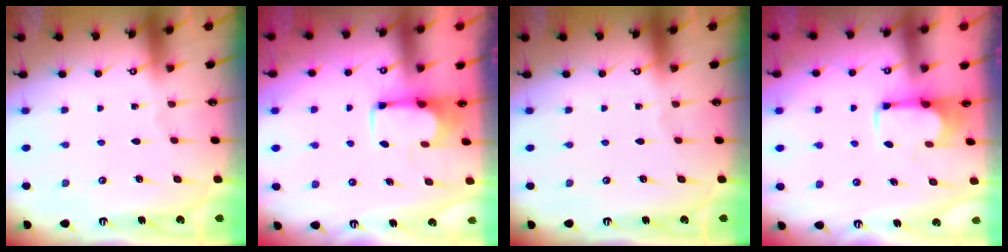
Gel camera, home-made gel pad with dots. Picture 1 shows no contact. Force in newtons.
{"total": 1.7, "press": 1.6, "slide": 0.5}
{"total": 0.0}
{"total": 1.7, "press": 1.6, "slide": 0.7}